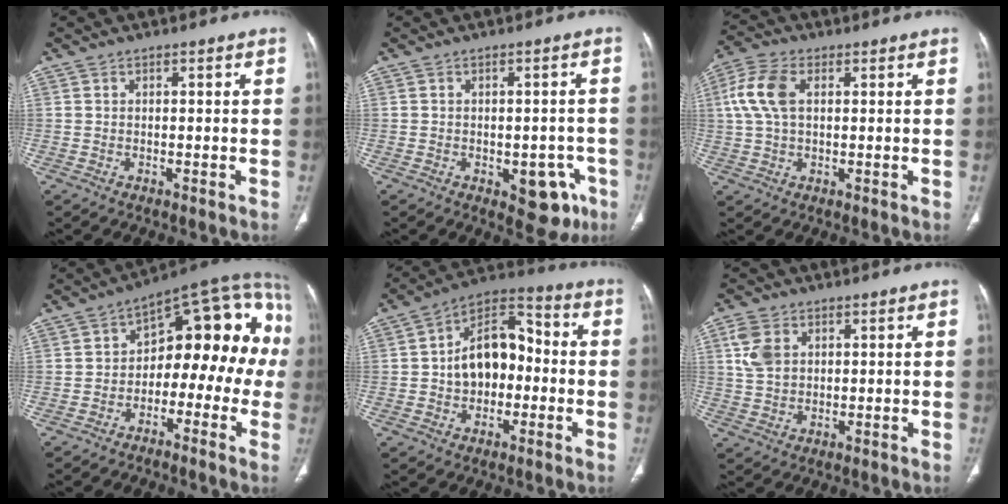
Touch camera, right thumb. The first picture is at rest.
{"total": 7.8, "force": [-3.3, 4.4, 5.6], "torque": [-0.032, 0.013, -0.032]}
{"total": 8.4, "force": [1.7, 5.1, 6.4], "torque": [-0.151, 0.019, 0.033]}
{"total": 19.3, "force": [-1.6, 10.9, 15.9], "torque": [-0.169, 0.065, -0.030]}
{"total": 13.8, "force": [-0.8, 9.4, 10.1], "torque": [-0.126, 0.042, -0.023]}
{"total": 6.2, "force": [2.2, 4.3, 3.9], "torque": [-0.077, -0.001, 0.047]}